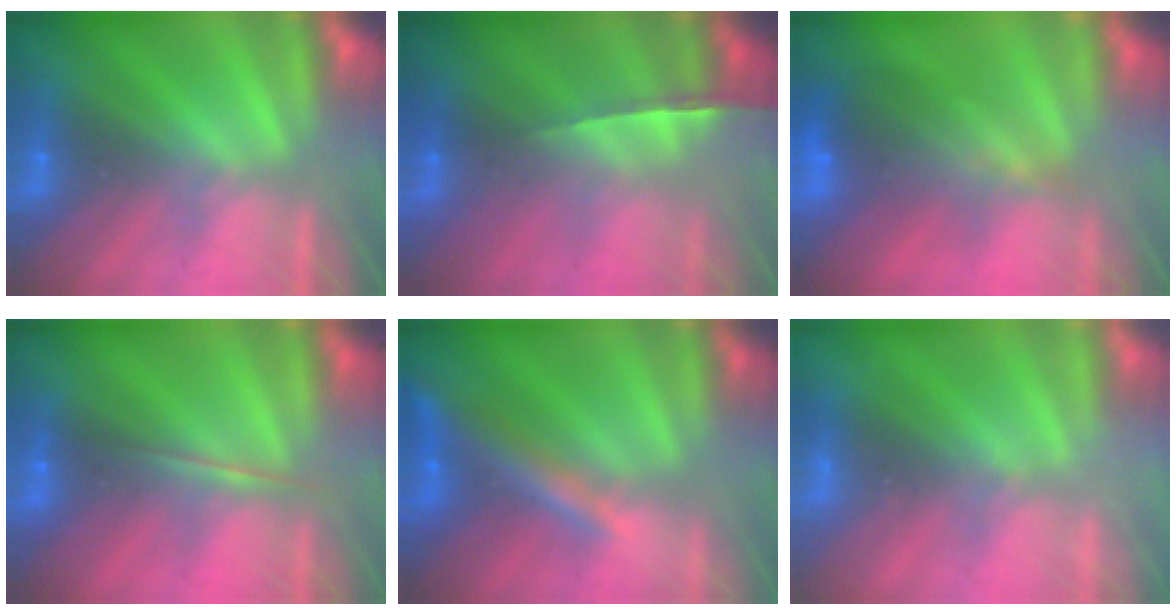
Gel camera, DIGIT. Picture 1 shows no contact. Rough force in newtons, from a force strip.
{"total": 1.7}
{"total": 5.8}
{"total": 1.6}
{"total": 7.5}
{"total": 2.1}